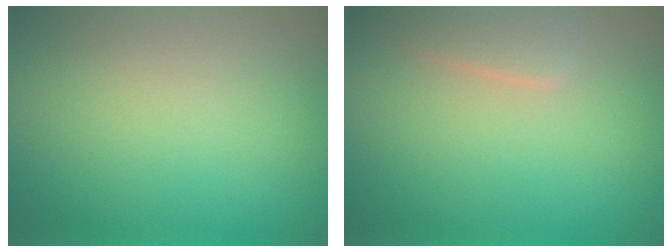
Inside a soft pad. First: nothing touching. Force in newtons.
{"total": 2.2, "press": 2.2, "slide": 0.1}